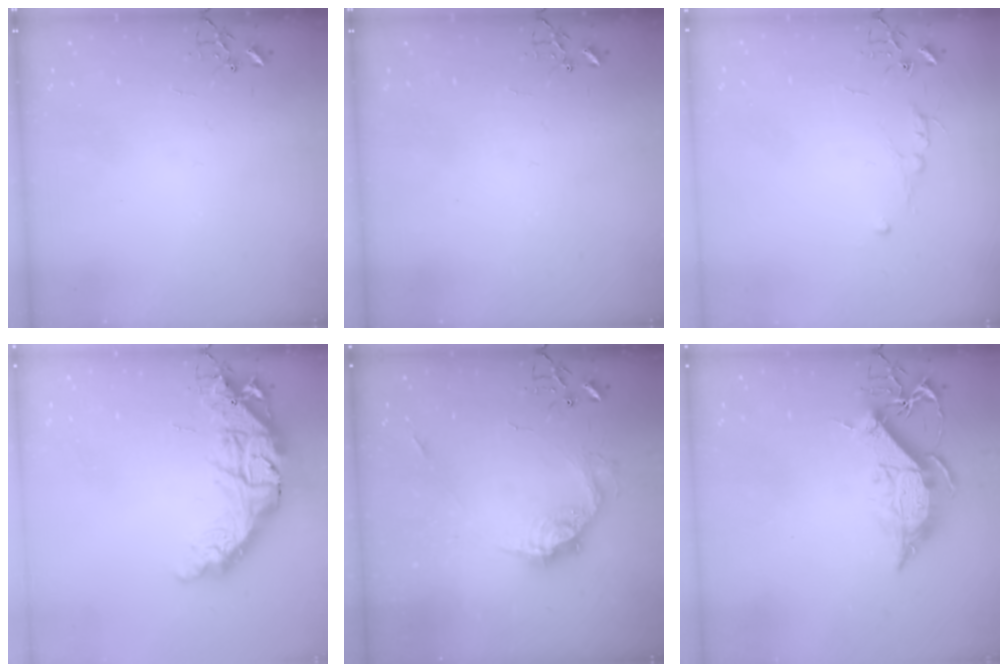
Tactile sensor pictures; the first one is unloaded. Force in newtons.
{"total": 0.0}
{"total": 4.8, "press": 4.8, "slide": 0.7}
{"total": 21.4, "press": 21.3, "slide": 2.0}
{"total": 14.2, "press": 14.2, "slide": 1.3}
{"total": 13.0, "press": 12.9, "slide": 1.5}